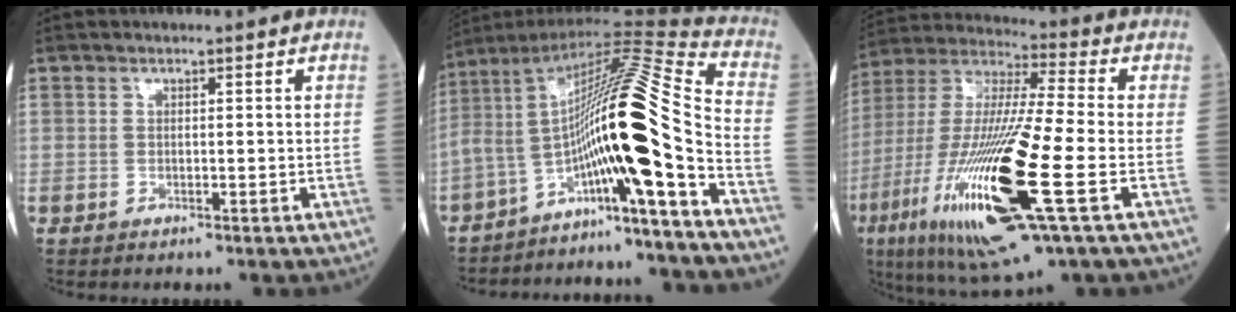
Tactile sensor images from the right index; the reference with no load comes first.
{"total": 18.2, "force": [-8.6, -2.4, 15.8], "torque": [-0.264, 0.030, -0.152]}
{"total": 24.5, "force": [-7.5, 2.6, 23.2], "torque": [-0.500, -0.044, -0.137]}